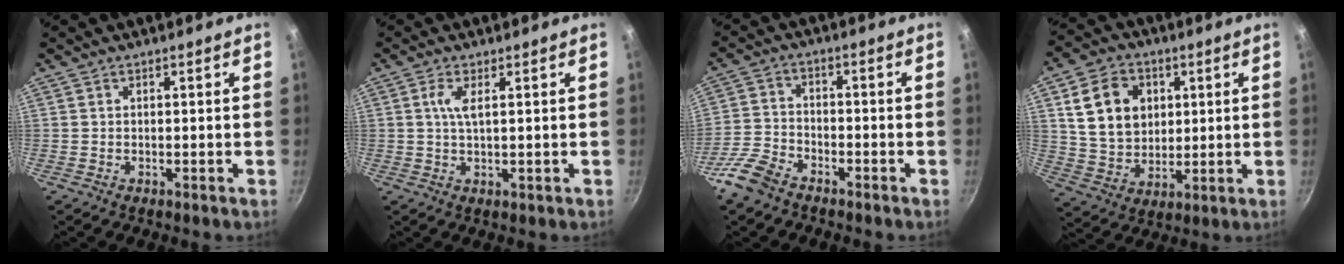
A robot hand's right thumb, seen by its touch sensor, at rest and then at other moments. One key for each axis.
{"total": 3.4, "fx": 0.9, "fy": 0.9, "fz": 3.2, "tx": -0.072, "ty": 0.001, "tz": 0.019}
{"total": 7.5, "fx": -5.3, "fy": 3.9, "fz": 3.5, "tx": -0.071, "ty": 0.034, "tz": -0.115}
{"total": 14.2, "fx": 3.9, "fy": 11.2, "fz": 7.8, "tx": -0.115, "ty": -0.006, "tz": 0.078}